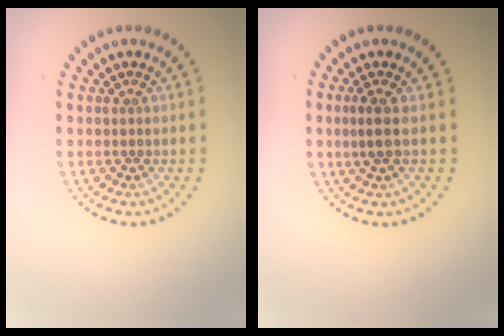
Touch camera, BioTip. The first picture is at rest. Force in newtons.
{"total": 1.6, "press": 1.3, "slide": 0.9}